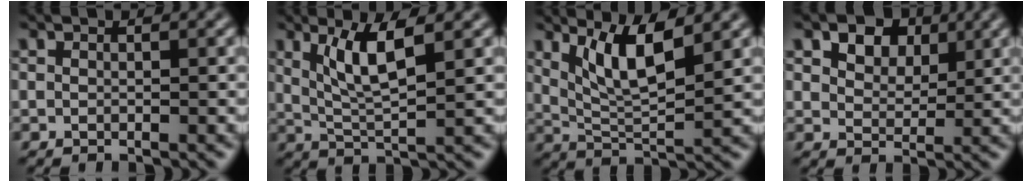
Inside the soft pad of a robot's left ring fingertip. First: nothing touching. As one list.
[{"total": 4.8, "force": [1.9, 1.1, 4.3], "torque": [-0.087, -0.006, 0.040]}, {"total": 5.5, "force": [2.7, 1.4, 4.5], "torque": [-0.087, -0.008, 0.054]}, {"total": 5.0, "force": [2.9, 3.1, 2.7], "torque": [-0.051, 0.000, 0.039]}]